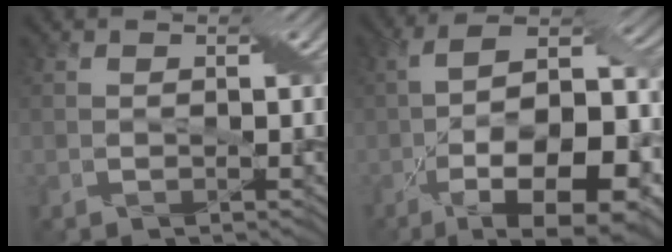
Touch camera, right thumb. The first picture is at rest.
{"total": 17.9, "force": [-7.0, 7.3, 14.8], "torque": [-0.232, -0.002, -0.100]}